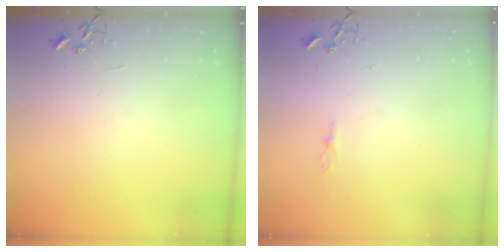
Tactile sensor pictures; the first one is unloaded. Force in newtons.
{"total": 4.1, "press": 4.1, "slide": 0.5}